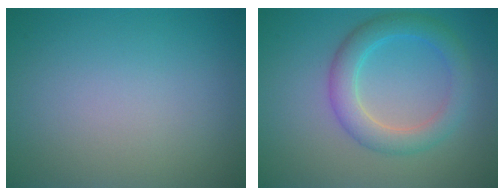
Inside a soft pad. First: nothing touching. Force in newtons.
{"total": 4.1, "press": 4.0, "slide": 0.3}